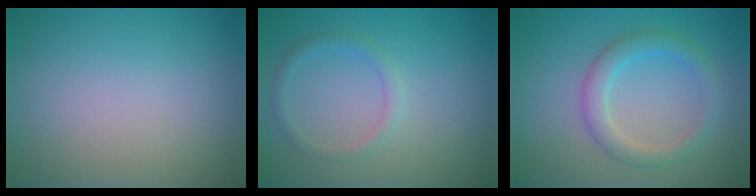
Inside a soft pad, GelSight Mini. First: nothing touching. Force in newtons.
{"total": 1.4, "press": 1.3, "slide": 0.2}
{"total": 2.9, "press": 2.9, "slide": 0.1}